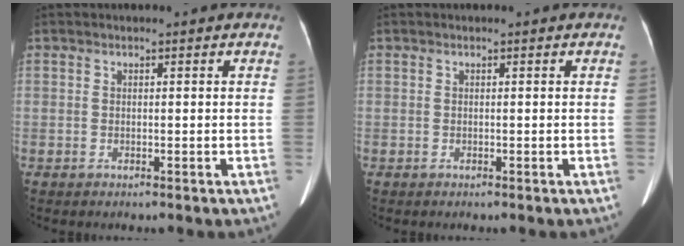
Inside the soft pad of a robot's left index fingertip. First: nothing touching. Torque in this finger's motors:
{"motor_torque": [0.02, -0.01, 0.01, 0.00]}